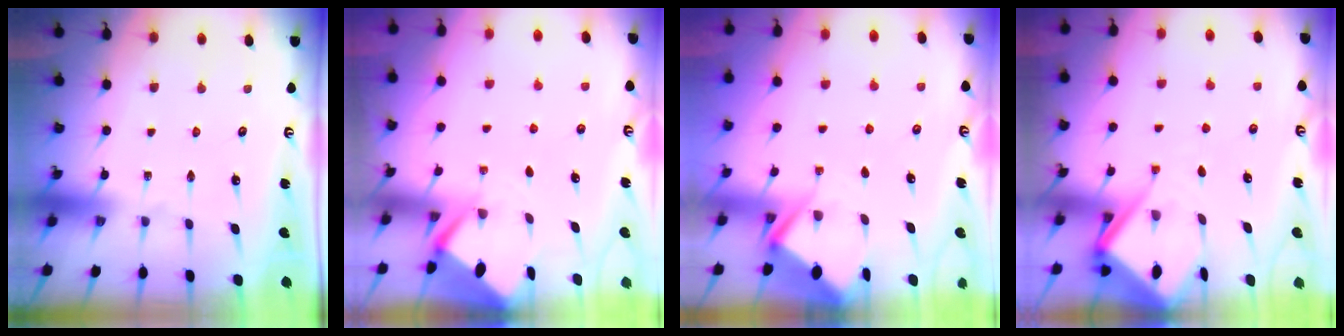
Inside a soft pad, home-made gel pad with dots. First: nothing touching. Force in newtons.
{"total": 2.7, "press": 2.7, "slide": 0.3}
{"total": 3.8, "press": 3.8, "slide": 0.4}
{"total": 7.2, "press": 7.2, "slide": 0.6}